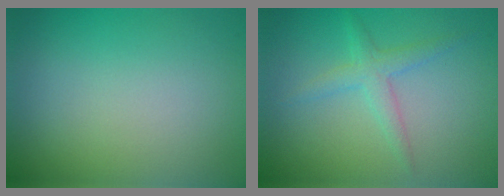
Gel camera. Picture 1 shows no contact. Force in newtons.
{"total": 2.0, "press": 2.0, "slide": 0.1}